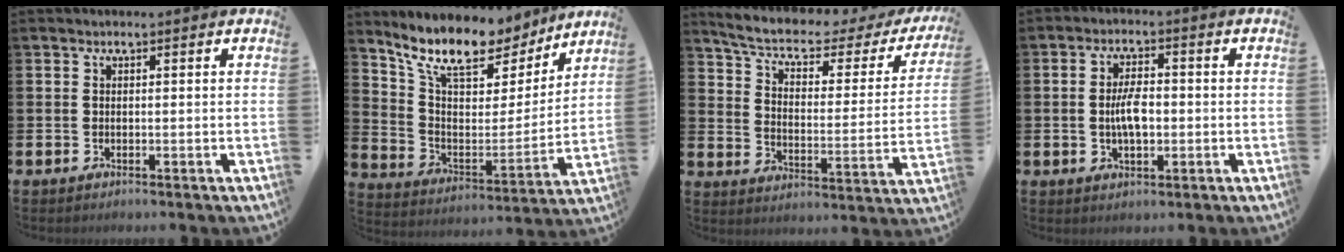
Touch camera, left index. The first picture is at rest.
{"total": 12.6, "force": [10.7, 4.6, 4.8], "torque": [-0.135, -0.068, 0.191]}
{"total": 6.2, "force": [4.9, 2.0, 3.2], "torque": [-0.094, -0.033, 0.077]}
{"total": 4.5, "force": [-0.2, 2.1, 4.0], "torque": [-0.067, 0.002, -0.006]}